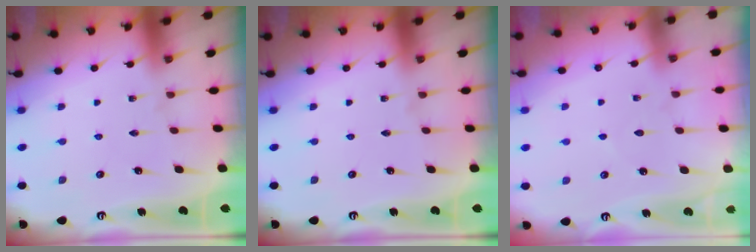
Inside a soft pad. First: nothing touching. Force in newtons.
{"total": 0.0}
{"total": 2.3, "press": 2.3, "slide": 0.3}